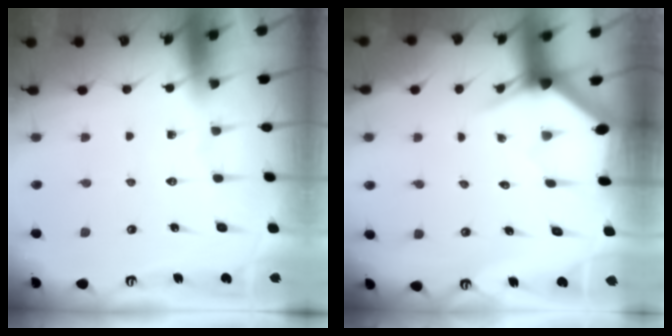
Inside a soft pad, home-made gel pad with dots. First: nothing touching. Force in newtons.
{"total": 3.0, "press": 3.0, "slide": 0.1}